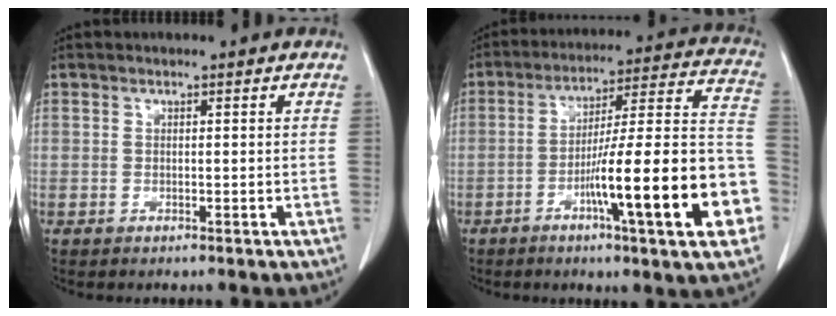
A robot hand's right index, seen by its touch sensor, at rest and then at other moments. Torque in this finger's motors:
{"motor_torque": [1.58, -0.56, 0.63, 0.16]}